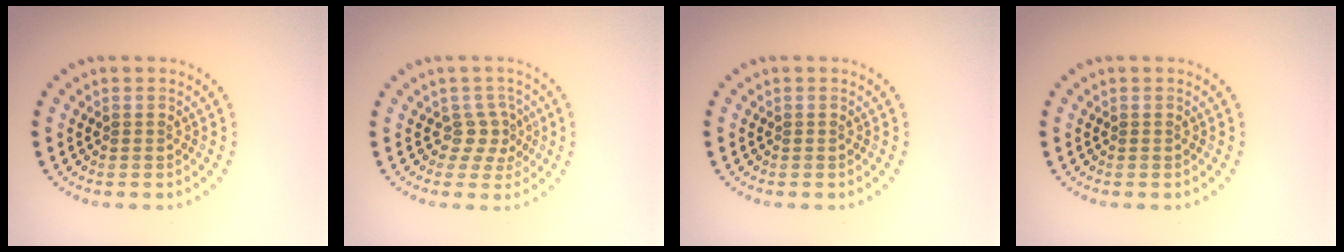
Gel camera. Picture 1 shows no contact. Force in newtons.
{"total": 2.2, "press": 1.6, "slide": 1.6}
{"total": 0.0}
{"total": 0.0}